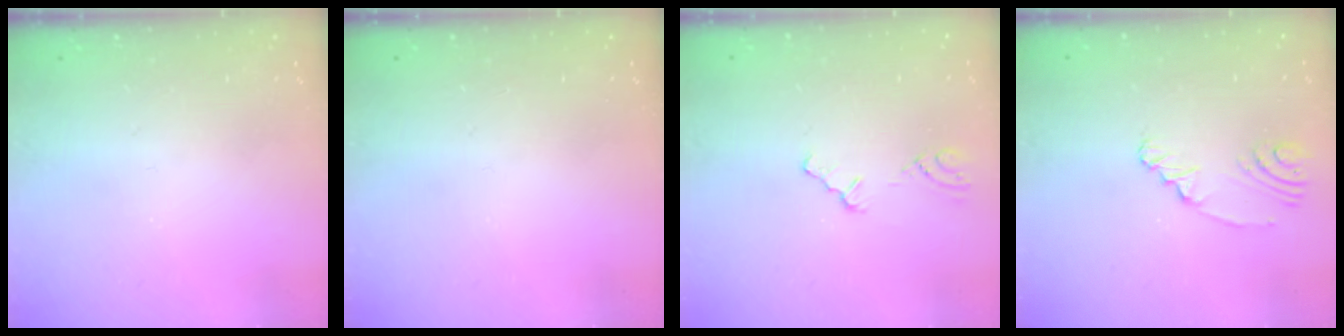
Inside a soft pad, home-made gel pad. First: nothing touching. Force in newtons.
{"total": 0.0}
{"total": 1.8, "press": 1.8, "slide": 0.3}
{"total": 3.5, "press": 2.6, "slide": 2.4}